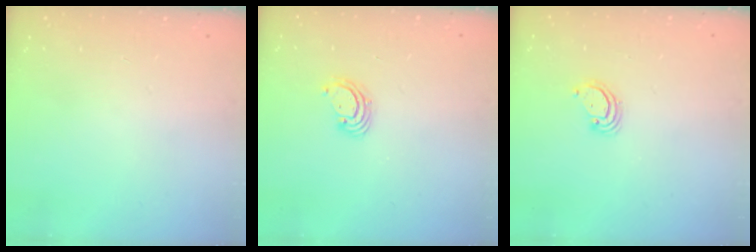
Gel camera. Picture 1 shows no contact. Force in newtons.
{"total": 3.5, "press": 3.5, "slide": 0.2}
{"total": 3.1, "press": 3.1, "slide": 0.2}